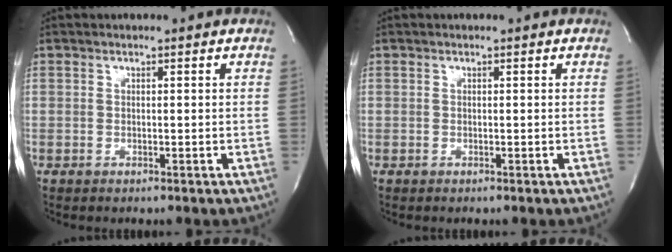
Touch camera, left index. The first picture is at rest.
{"total": 0.0}